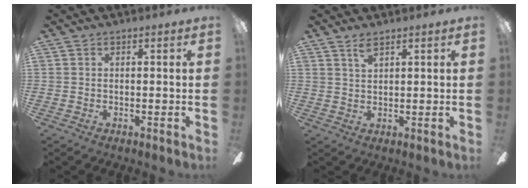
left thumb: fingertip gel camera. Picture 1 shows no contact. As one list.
[{"total": 2.7, "force": [2.0, 0.7, 1.6], "torque": [-0.037, 0.001, 0.037]}]